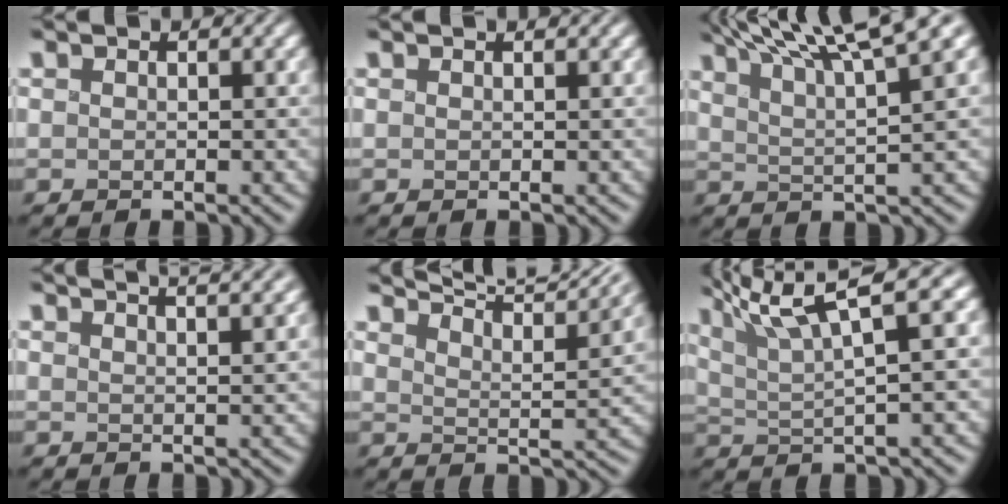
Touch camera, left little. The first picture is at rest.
{"total": 0.5, "force": [0.5, 0.0, 0.1], "torque": [0.000, 0.002, 0.006]}
{"total": 8.8, "force": [6.1, 1.5, 6.1], "torque": [-0.101, 0.021, 0.082]}
{"total": 6.9, "force": [5.4, 2.1, 3.7], "torque": [-0.012, 0.032, 0.029]}
{"total": 10.3, "force": [9.1, 1.8, 4.5], "torque": [-0.076, 0.008, 0.110]}
{"total": 8.1, "force": [4.8, 1.2, 6.4], "torque": [-0.102, 0.022, 0.078]}